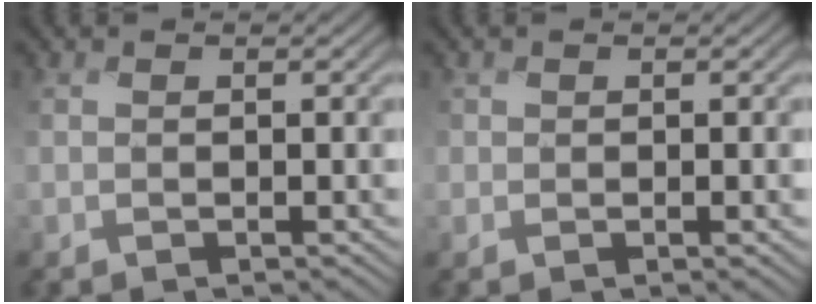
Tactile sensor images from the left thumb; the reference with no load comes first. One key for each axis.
{"total": 1.3, "fx": 0.3, "fy": 0.9, "fz": 0.8, "tx": -0.019, "ty": -0.003, "tz": 0.006}